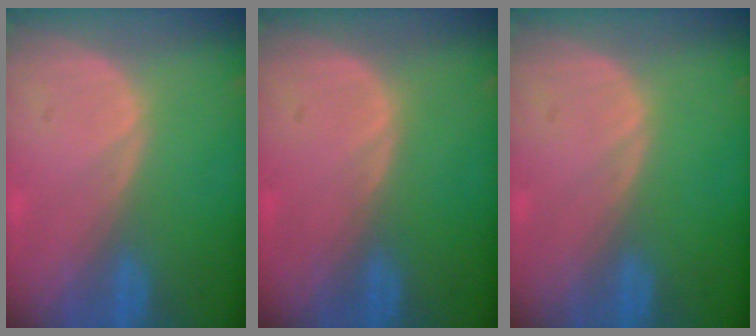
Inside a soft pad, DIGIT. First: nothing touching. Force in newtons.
{"total": 0.0}
{"total": 0.0}